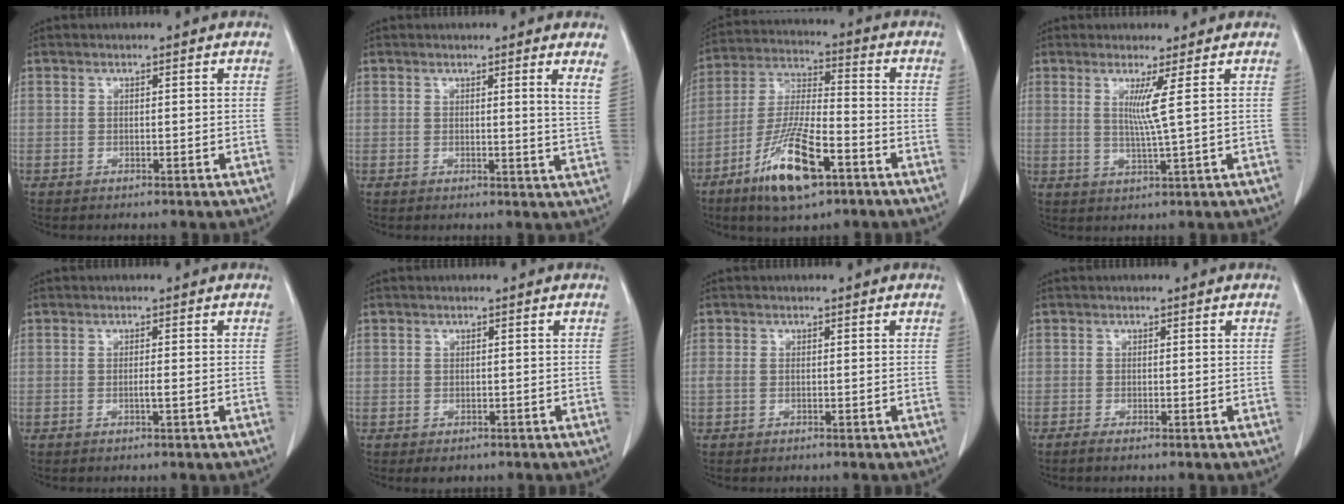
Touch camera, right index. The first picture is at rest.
{"total": 3.1, "force": [1.9, -0.8, 2.2], "torque": [-0.037, -0.019, 0.017]}
{"total": 13.5, "force": [-7.2, 3.1, 11.0], "torque": [-0.225, -0.016, -0.127]}
{"total": 3.8, "force": [1.2, -1.5, 3.3], "torque": [-0.068, -0.013, 0.026]}
{"total": 1.1, "force": [-0.3, -0.2, 1.0], "torque": [-0.021, -0.002, -0.006]}
{"total": 1.4, "force": [-0.8, 1.1, 0.4], "torque": [-0.006, 0.001, -0.004]}
{"total": 1.0, "force": [0.0, 0.6, 0.8], "torque": [-0.028, 0.007, 0.001]}
{"total": 1.0, "force": [-0.7, -0.1, 0.6], "torque": [-0.013, -0.002, -0.013]}